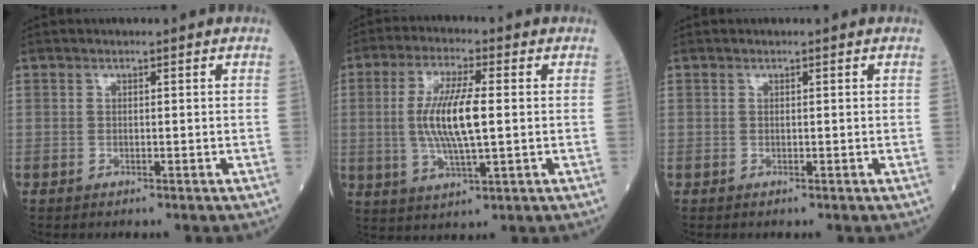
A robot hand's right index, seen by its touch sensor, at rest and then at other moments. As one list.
[{"total": 10.1, "force": [0.3, 1.7, 9.9], "torque": [-0.204, -0.002, 0.007]}, {"total": 0.0}]